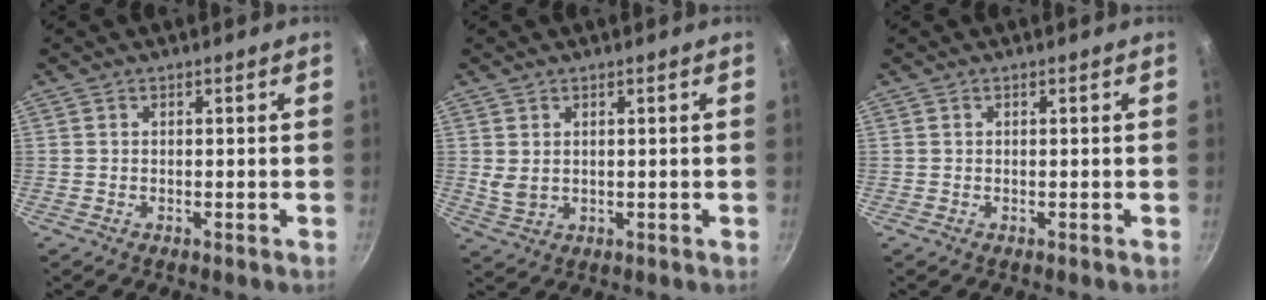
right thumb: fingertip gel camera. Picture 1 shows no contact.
{"total": 3.0, "force": [1.0, 2.0, 2.0], "torque": [-0.033, -0.008, 0.026]}
{"total": 0.0}